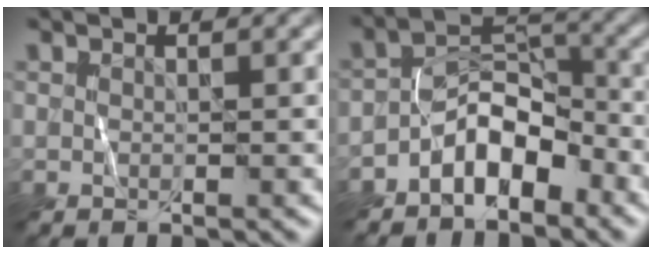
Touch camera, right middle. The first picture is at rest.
{"total": 4.6, "force": [-3.0, 2.4, 2.6], "torque": [-0.031, 0.029, -0.059]}